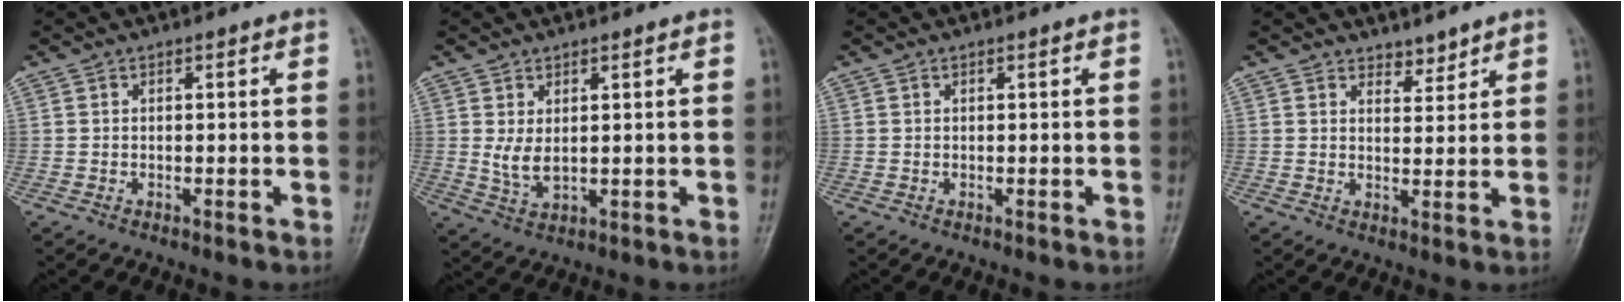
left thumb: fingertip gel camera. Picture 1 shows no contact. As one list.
[{"total": 3.9, "force": [0.9, 1.9, 3.3], "torque": [-0.061, -0.011, 0.027]}, {"total": 0.0}, {"total": 2.9, "force": [2.6, 1.2, 0.4], "torque": [0.012, -0.021, 0.040]}]